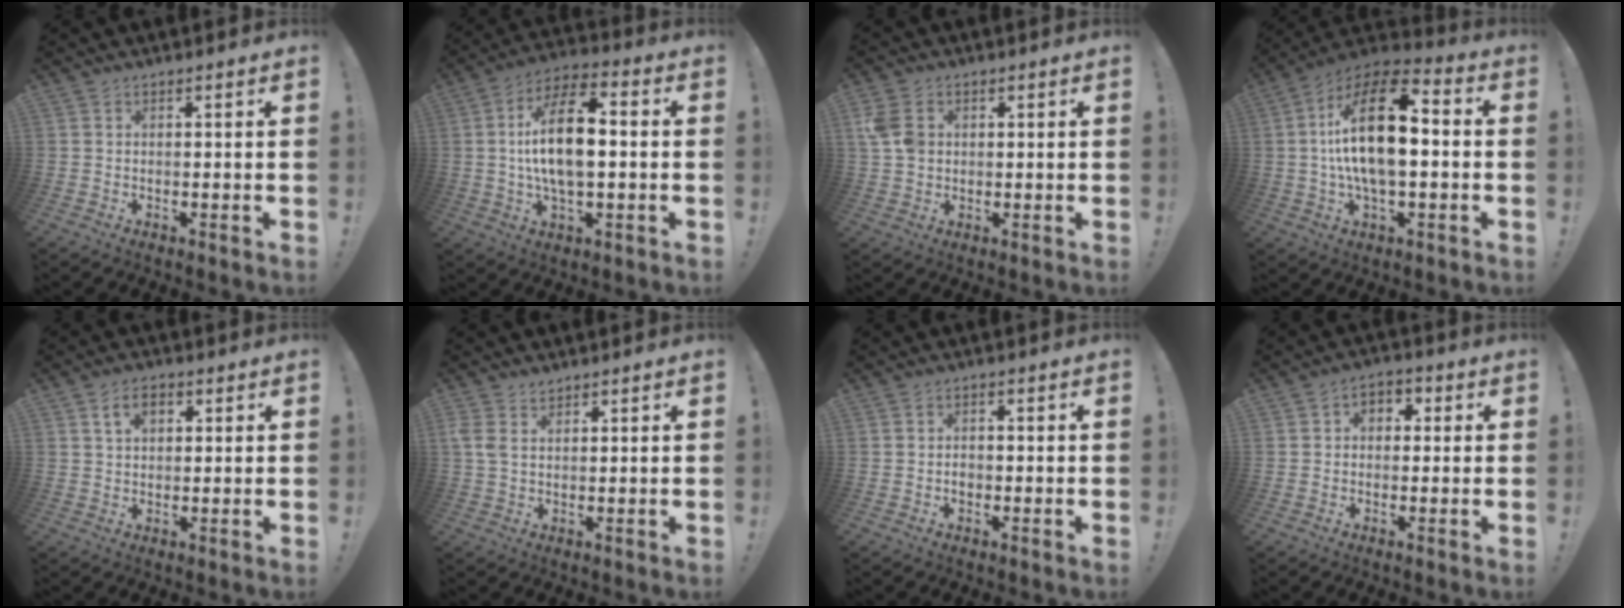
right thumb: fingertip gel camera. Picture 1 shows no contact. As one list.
[{"total": 15.4, "force": [0.4, 7.0, 13.8], "torque": [-0.234, 0.004, 0.000]}, {"total": 6.6, "force": [1.2, 5.3, 3.8], "torque": [-0.075, 0.008, 0.024]}, {"total": 19.8, "force": [1.0, 8.8, 17.8], "torque": [-0.315, -0.001, 0.010]}, {"total": 5.6, "force": [2.1, 3.5, 3.9], "torque": [-0.063, 0.005, 0.037]}, {"total": 2.7, "force": [1.6, 1.4, 1.7], "torque": [-0.030, -0.005, 0.030]}, {"total": 1.6, "force": [-0.8, 1.2, 0.8], "torque": [-0.005, 0.000, -0.016]}, {"total": 3.9, "force": [-0.5, 3.3, 1.9], "torque": [-0.027, 0.011, -0.011]}]